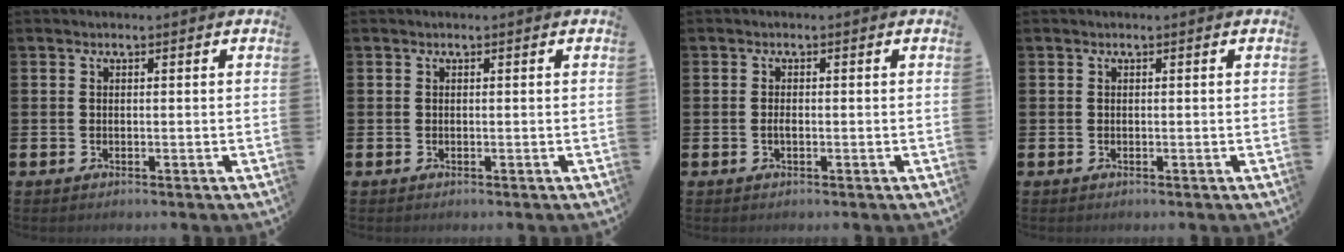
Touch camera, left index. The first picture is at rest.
{"total": 0.0}
{"total": 1.0, "force": [-0.3, 0.4, 0.8], "torque": [-0.013, -0.001, -0.006]}
{"total": 0.0}